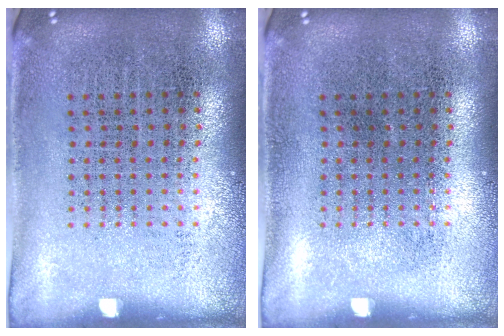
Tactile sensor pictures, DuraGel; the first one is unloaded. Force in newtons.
{"total": 0.0}